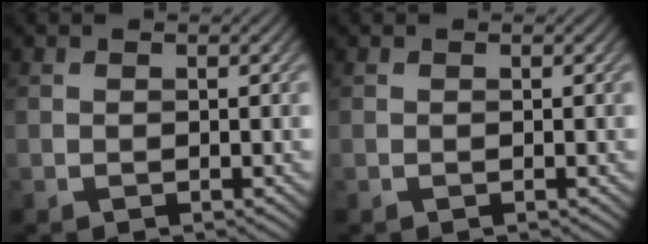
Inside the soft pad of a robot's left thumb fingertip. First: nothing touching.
{"total": 0.0}